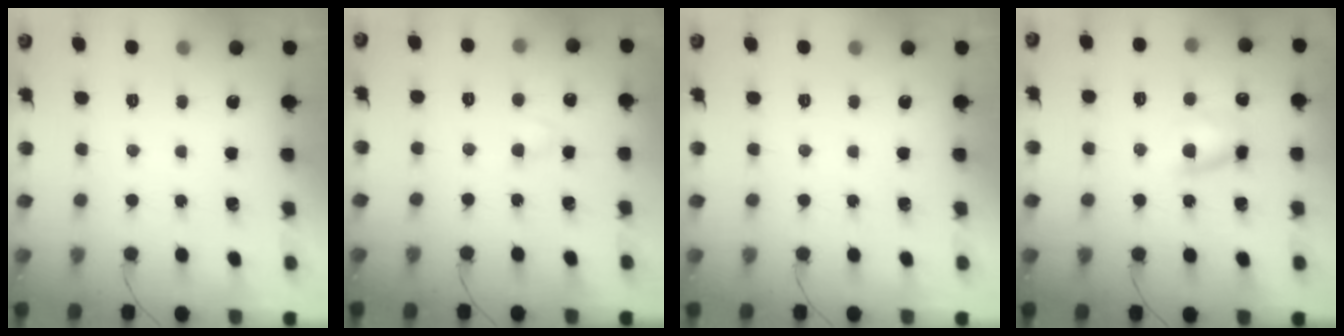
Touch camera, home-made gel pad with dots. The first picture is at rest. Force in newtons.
{"total": 2.1, "press": 1.9, "slide": 0.9}
{"total": 0.0}
{"total": 7.4, "press": 7.3, "slide": 1.2}